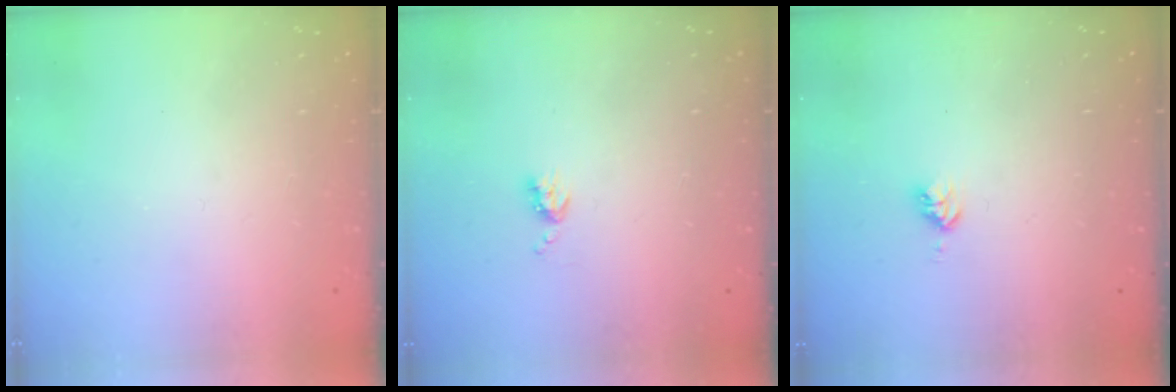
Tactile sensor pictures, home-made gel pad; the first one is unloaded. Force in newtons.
{"total": 5.8, "press": 5.7, "slide": 0.8}
{"total": 3.7, "press": 3.7, "slide": 0.5}